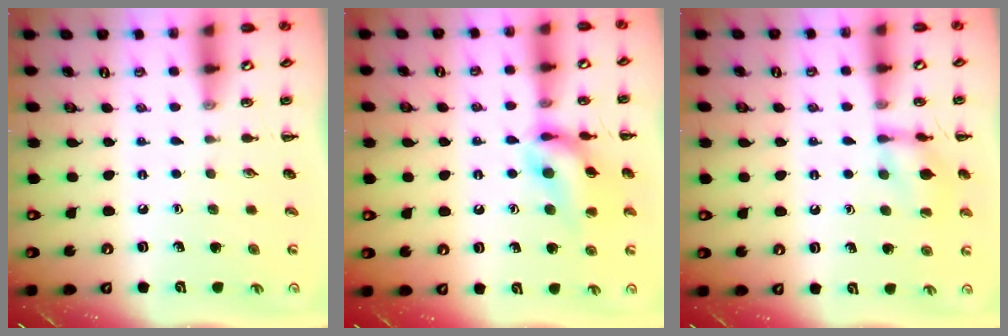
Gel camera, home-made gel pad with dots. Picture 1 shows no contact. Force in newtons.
{"total": 15.1, "press": 14.9, "slide": 1.8}
{"total": 11.4, "press": 11.4, "slide": 0.4}